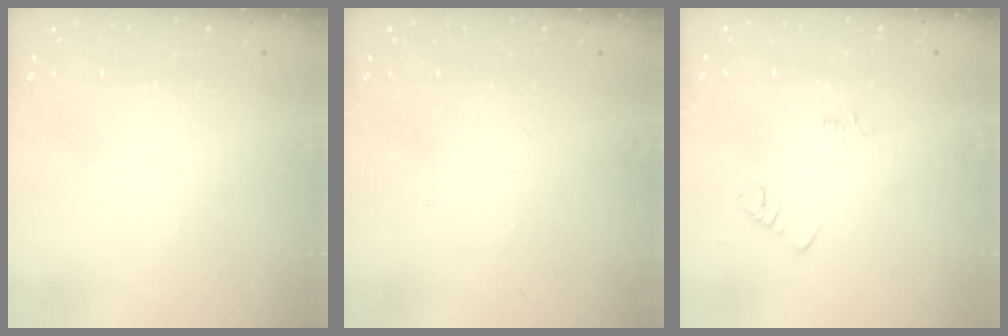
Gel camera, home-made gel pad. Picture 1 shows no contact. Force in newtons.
{"total": 1.8, "press": 1.8, "slide": 0.4}
{"total": 1.9, "press": 1.9, "slide": 0.3}